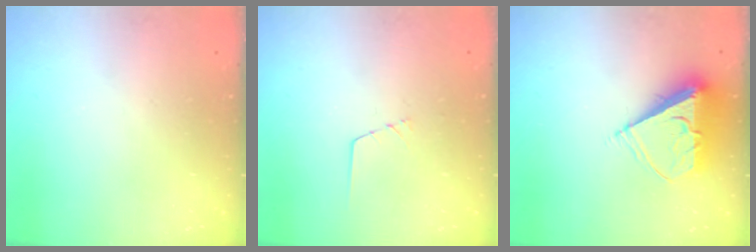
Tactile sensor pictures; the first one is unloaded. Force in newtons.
{"total": 1.6, "press": 1.6, "slide": 0.1}
{"total": 8.7, "press": 8.6, "slide": 1.3}